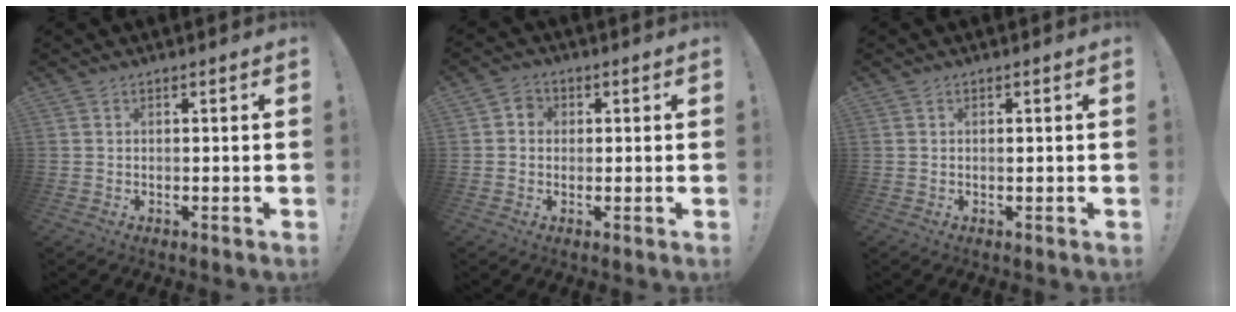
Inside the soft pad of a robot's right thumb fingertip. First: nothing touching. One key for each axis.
{"total": 3.7, "fx": -0.4, "fy": 3.3, "fz": 1.5, "tx": -0.022, "ty": 0.008, "tz": -0.006}
{"total": 0.0}